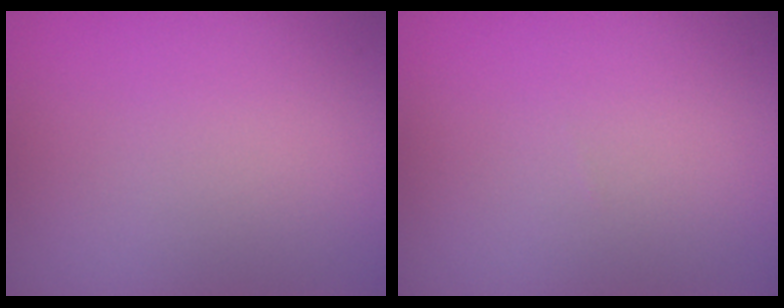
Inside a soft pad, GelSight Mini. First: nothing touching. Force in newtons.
{"total": 0.0}